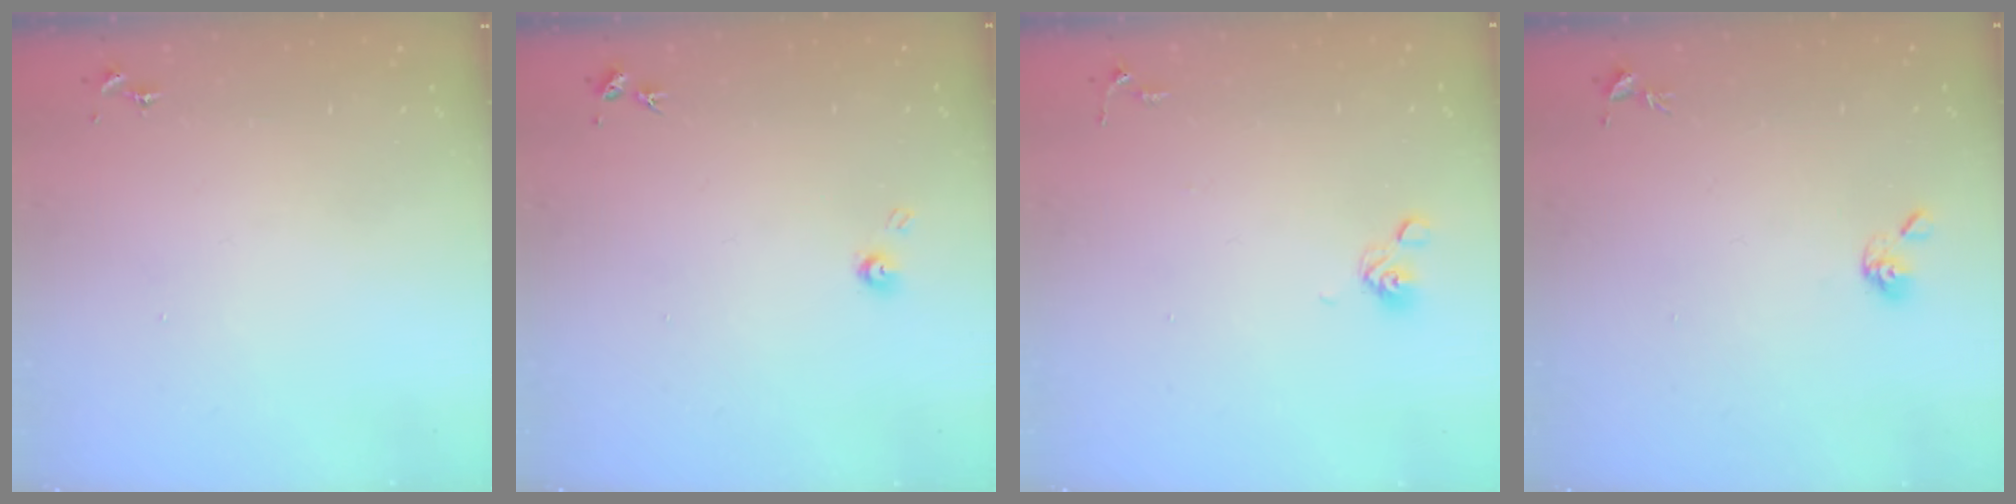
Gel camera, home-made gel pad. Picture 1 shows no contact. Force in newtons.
{"total": 4.3, "press": 4.3, "slide": 0.3}
{"total": 6.3, "press": 6.0, "slide": 2.1}
{"total": 5.2, "press": 5.1, "slide": 0.7}